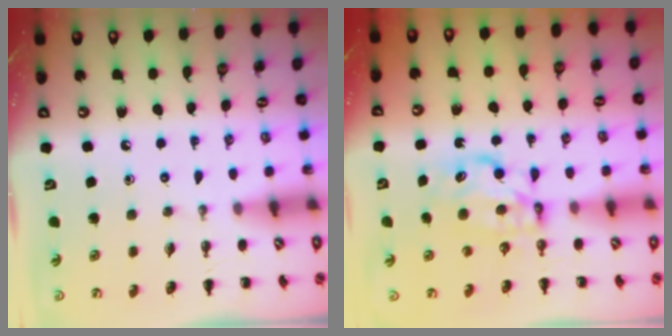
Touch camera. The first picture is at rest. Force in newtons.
{"total": 6.8, "press": 6.8, "slide": 0.2}